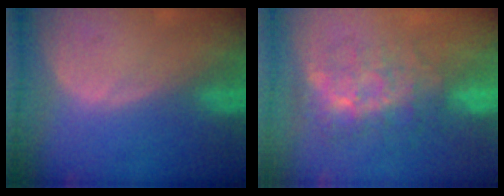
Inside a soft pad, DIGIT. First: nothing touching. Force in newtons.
{"total": 9.0, "press": 7.6, "slide": 4.7}